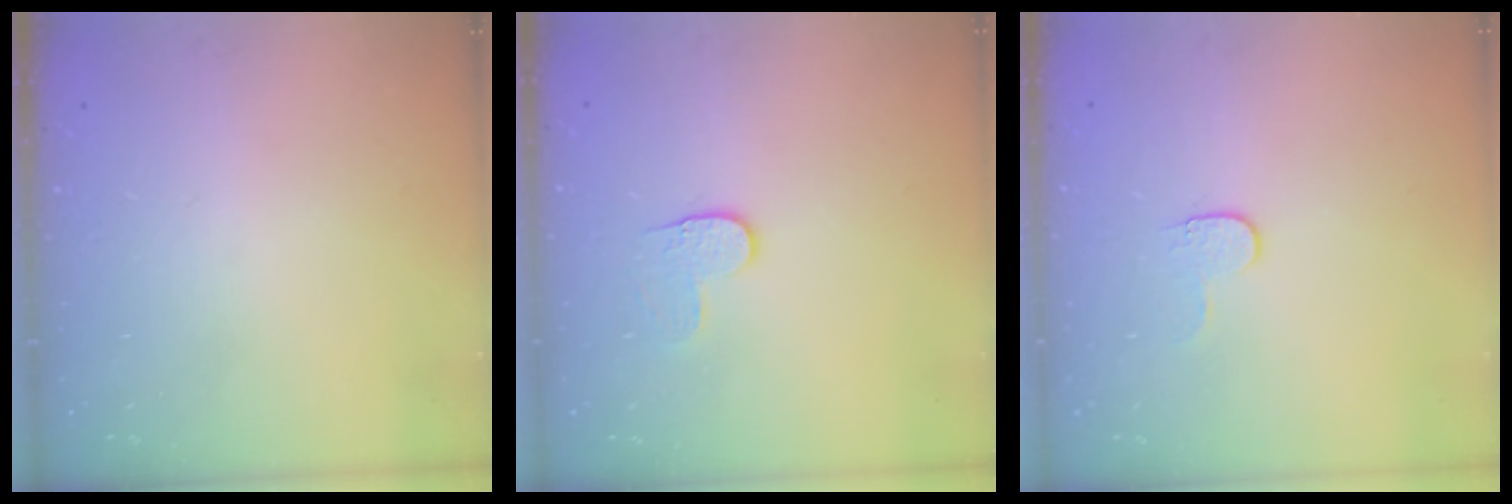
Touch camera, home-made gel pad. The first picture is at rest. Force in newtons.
{"total": 3.6, "press": 3.6, "slide": 0.4}
{"total": 3.6, "press": 3.6, "slide": 0.4}